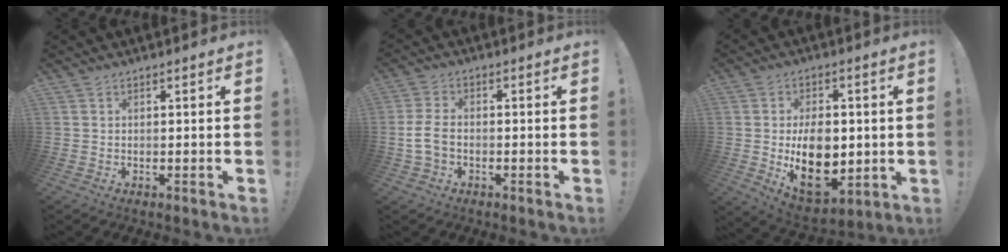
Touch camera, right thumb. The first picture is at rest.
{"total": 6.5, "force": [-1.4, 4.1, 4.8], "torque": [-0.106, 0.008, -0.022]}
{"total": 17.6, "force": [-1.5, 11.9, 12.9], "torque": [-0.188, -0.027, -0.017]}